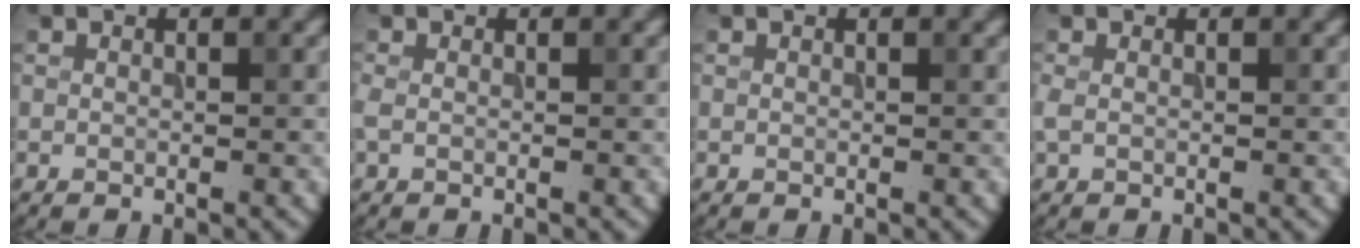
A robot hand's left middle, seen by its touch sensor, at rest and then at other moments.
{"total": 0.8, "force": [-0.2, 0.4, 0.7], "torque": [-0.021, -0.002, -0.006]}
{"total": 0.0}
{"total": 0.8, "force": [-0.1, 0.4, 0.7], "torque": [-0.021, -0.001, -0.002]}